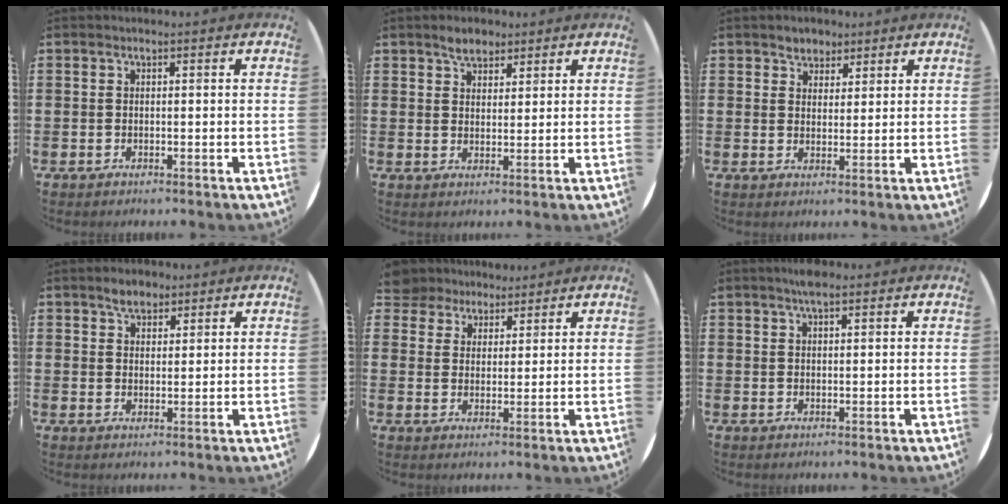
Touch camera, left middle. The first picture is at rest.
{"total": 3.2, "force": [2.7, 1.5, 0.9], "torque": [-0.014, 0.004, 0.048]}
{"total": 2.6, "force": [2.3, 1.3, -0.2], "torque": [0.005, -0.001, 0.043]}
{"total": 2.9, "force": [2.5, 1.4, 0.8], "torque": [-0.012, 0.002, 0.046]}
{"total": 4.7, "force": [4.3, 1.9, -0.4], "torque": [-0.012, -0.003, 0.084]}
{"total": 2.3, "force": [1.9, 0.6, 1.1], "torque": [-0.025, 0.004, 0.035]}